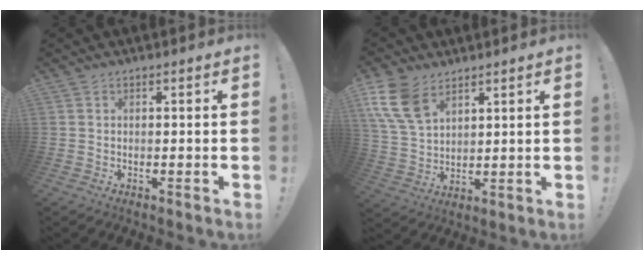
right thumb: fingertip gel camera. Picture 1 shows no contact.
{"total": 12.0, "force": [7.1, 7.1, 6.6], "torque": [-0.146, -0.028, 0.140]}